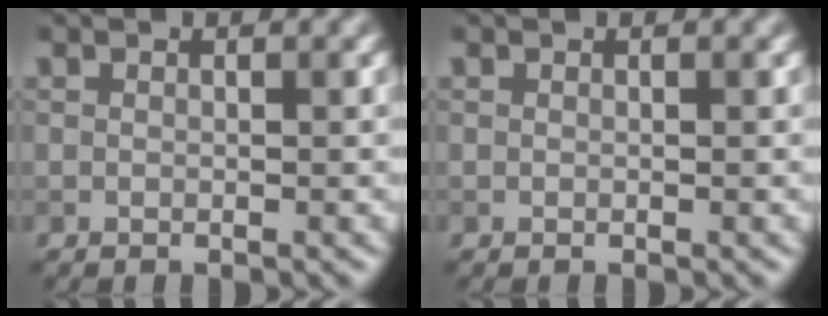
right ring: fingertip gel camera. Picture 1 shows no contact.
{"total": 0.0}